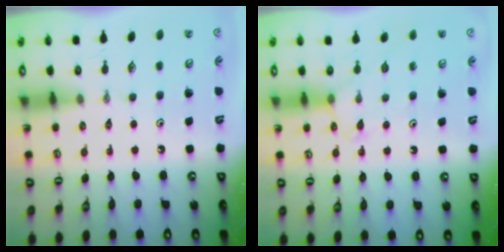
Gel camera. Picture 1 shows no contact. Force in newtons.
{"total": 6.5, "press": 6.4, "slide": 0.9}